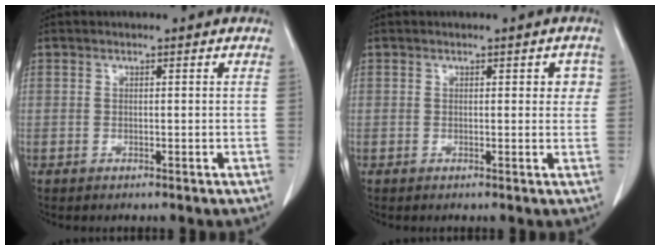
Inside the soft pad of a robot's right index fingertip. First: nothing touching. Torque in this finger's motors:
{"motor_torque": [0.05, 0.02, 0.00, 0.00]}